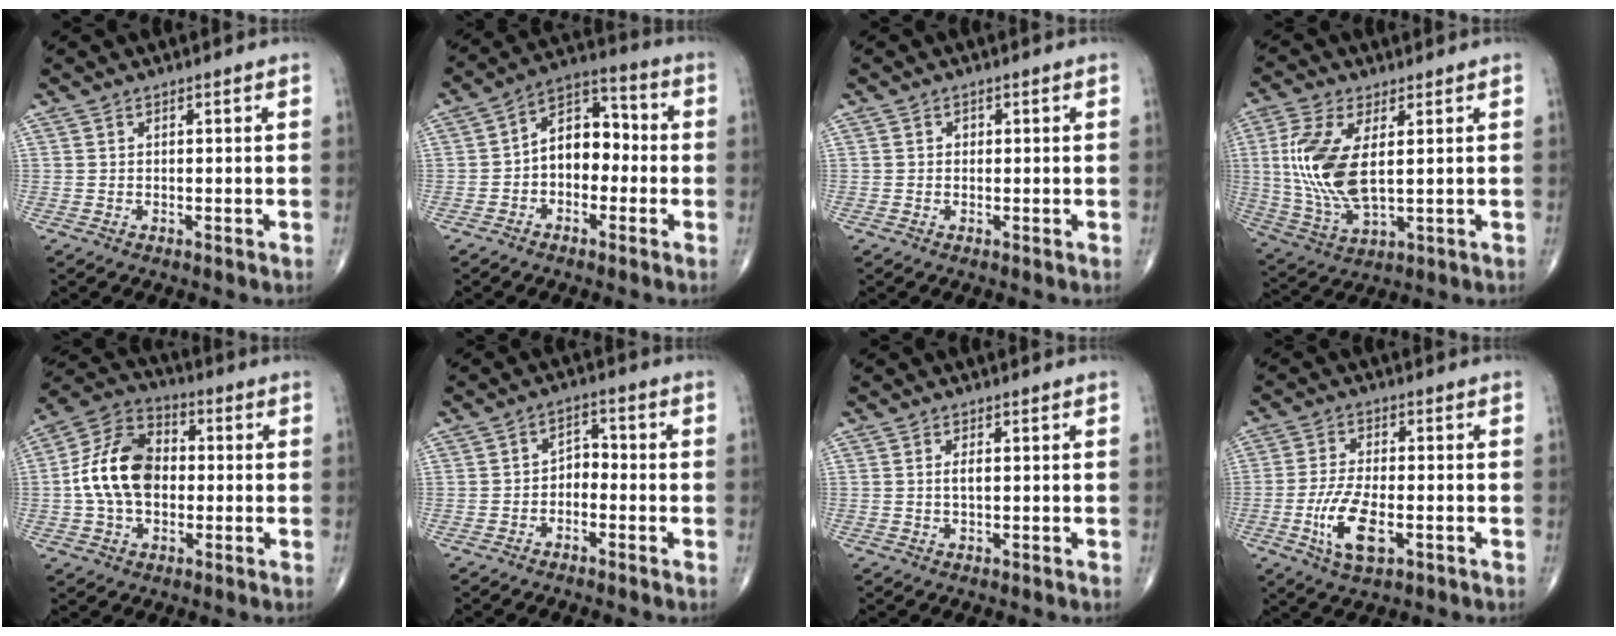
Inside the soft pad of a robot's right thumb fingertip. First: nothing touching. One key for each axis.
{"total": 10.0, "fx": -1.3, "fy": 6.8, "fz": 7.2, "tx": -0.083, "ty": 0.041, "tz": -0.040}
{"total": 0.8, "fx": 0.1, "fy": 0.7, "fz": 0.3, "tx": 0.000, "ty": 0.002, "tz": -0.001}
{"total": 14.0, "fx": 1.9, "fy": 6.4, "fz": 12.3, "tx": -0.275, "ty": -0.011, "tz": 0.047}
{"total": 14.5, "fx": -0.3, "fy": 9.8, "fz": 10.6, "tx": -0.182, "ty": 0.031, "tz": -0.014}
{"total": 4.4, "fx": -1.8, "fy": 3.0, "fz": 2.6, "tx": -0.024, "ty": 0.034, "tz": -0.043}
{"total": 1.6, "fx": 0.1, "fy": 0.6, "fz": 1.5, "tx": -0.030, "ty": 0.000, "tz": 0.002}
{"total": 9.0, "fx": -2.9, "fy": 3.8, "fz": 7.6, "tx": -0.157, "ty": 0.003, "tz": -0.052}